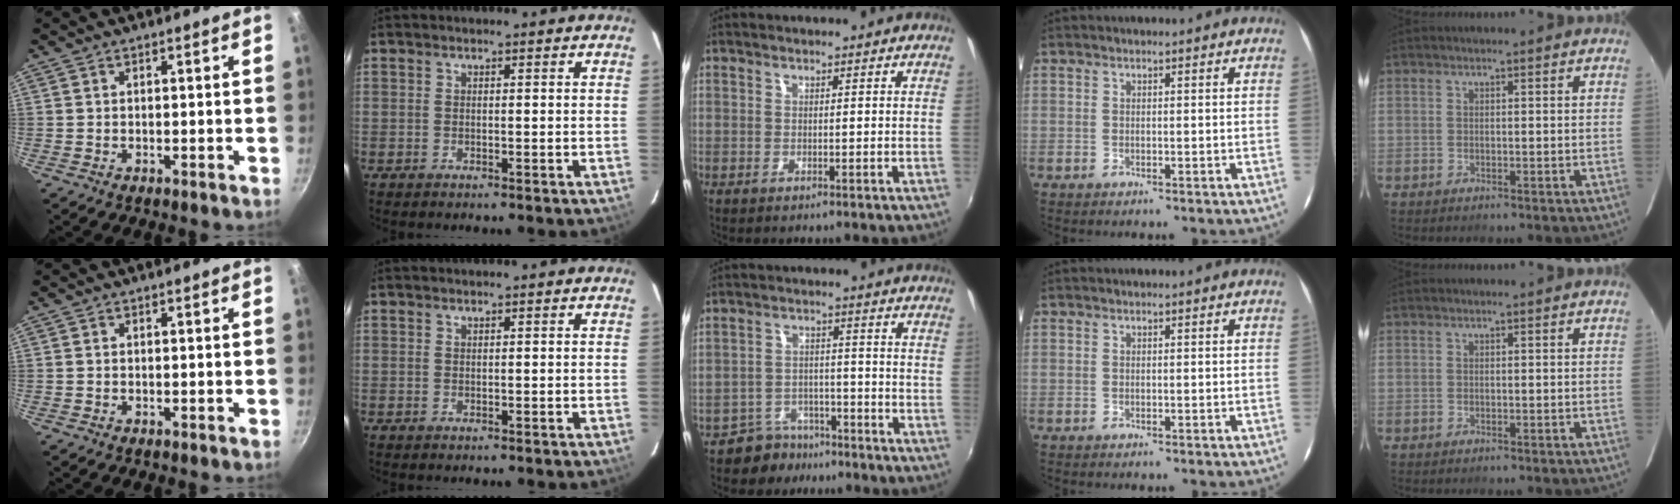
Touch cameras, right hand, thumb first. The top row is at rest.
{"middle": {"total": 6.1, "force": [-5.0, 3.5, 0.4], "torque": [-0.019, 0.017, -0.075]}}